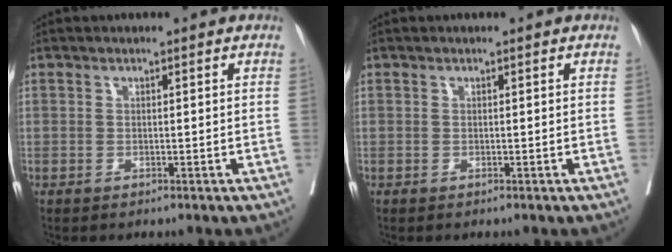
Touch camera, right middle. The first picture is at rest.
{"total": 0.0}